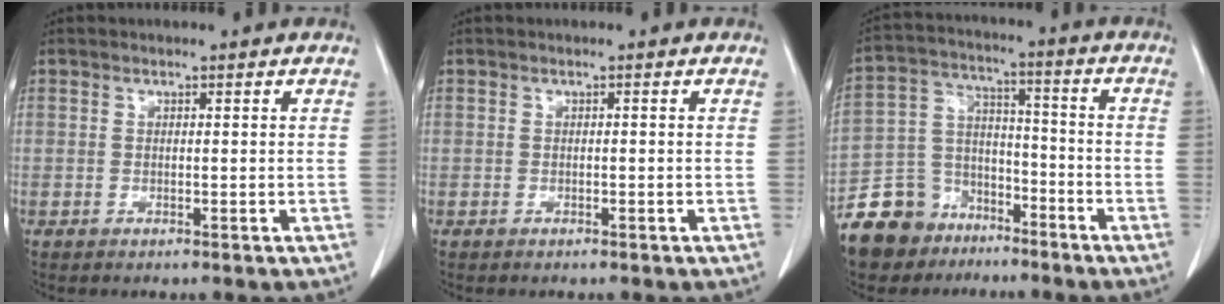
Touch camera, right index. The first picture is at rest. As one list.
[{"total": 0.0}, {"total": 12.4, "force": [-8.8, 8.4, 2.3], "torque": [-0.062, 0.047, -0.155]}]